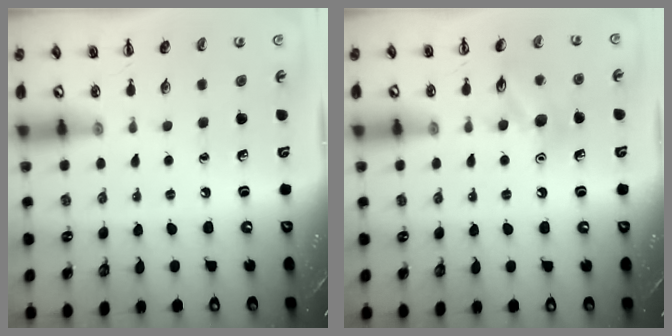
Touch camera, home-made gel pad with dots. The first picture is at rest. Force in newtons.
{"total": 10.5, "press": 10.4, "slide": 0.9}